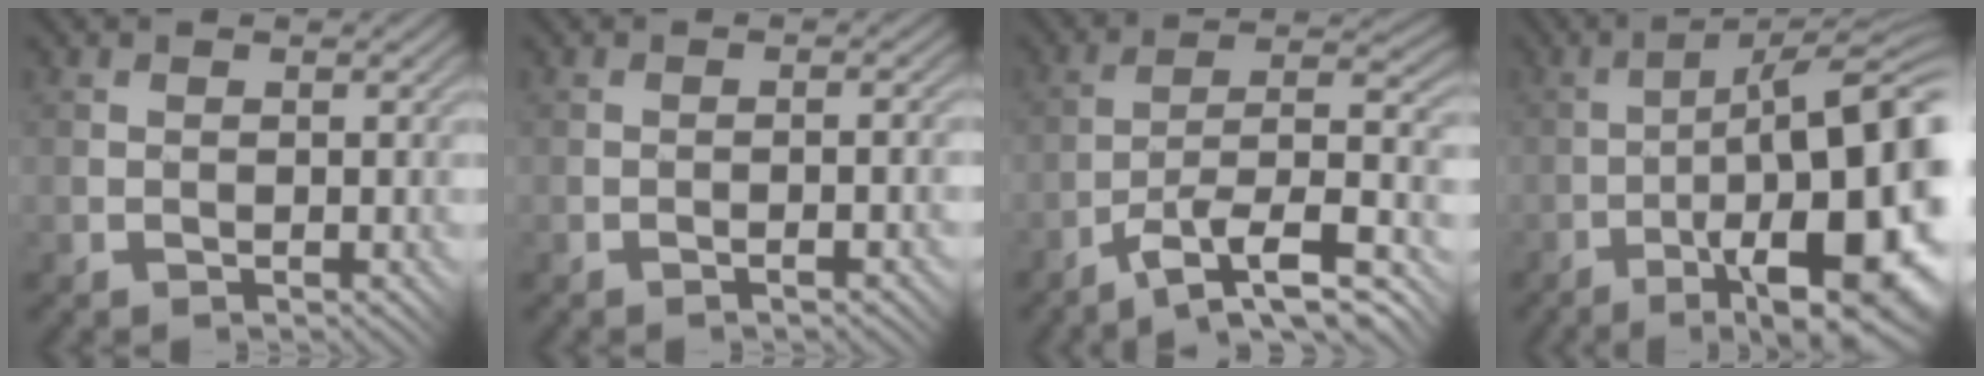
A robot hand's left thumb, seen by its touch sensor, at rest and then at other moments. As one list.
[{"total": 2.1, "force": [-1.1, 0.4, 1.8], "torque": [-0.019, 0.011, -0.011]}, {"total": 11.6, "force": [-7.7, 2.3, 8.3], "torque": [-0.135, 0.006, -0.136]}, {"total": 16.8, "force": [-5.1, 4.0, 15.5], "torque": [-0.210, 0.003, -0.066]}]